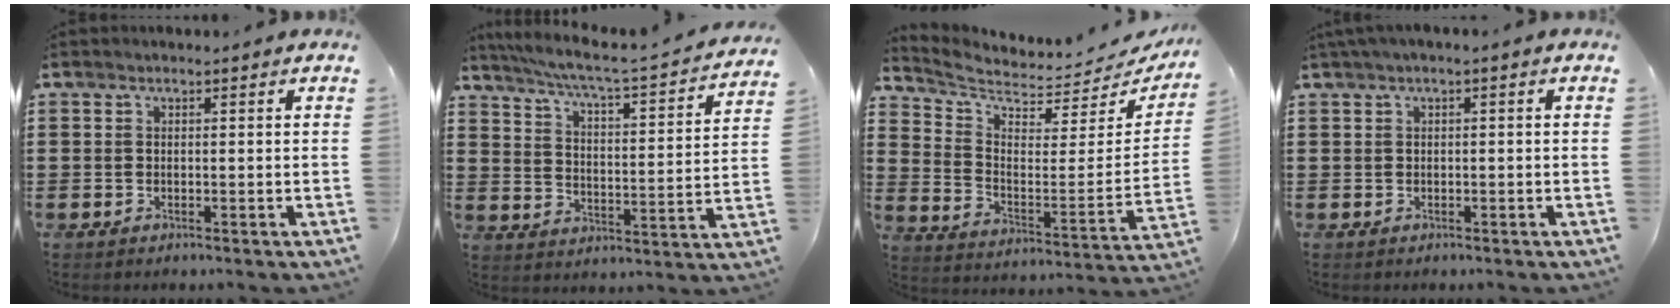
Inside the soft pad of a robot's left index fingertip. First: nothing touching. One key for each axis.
{"total": 4.5, "fx": 3.9, "fy": -0.5, "fz": 2.2, "tx": -0.063, "ty": -0.039, "tz": 0.054}
{"total": 4.6, "fx": 4.3, "fy": 0.8, "fz": 1.6, "tx": -0.058, "ty": -0.050, "tz": 0.068}
{"total": 1.1, "fx": -0.4, "fy": 0.1, "fz": 1.0, "tx": -0.015, "ty": -0.004, "tz": -0.007}